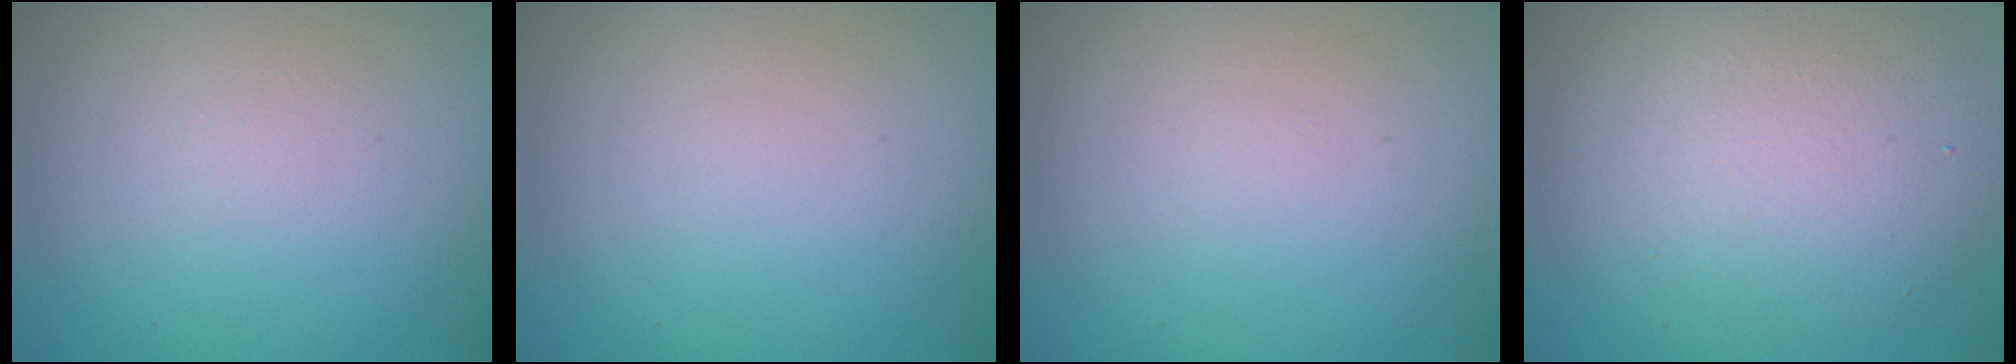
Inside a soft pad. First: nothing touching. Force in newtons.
{"total": 0.0}
{"total": 0.0}
{"total": 6.7, "press": 6.7, "slide": 0.2}